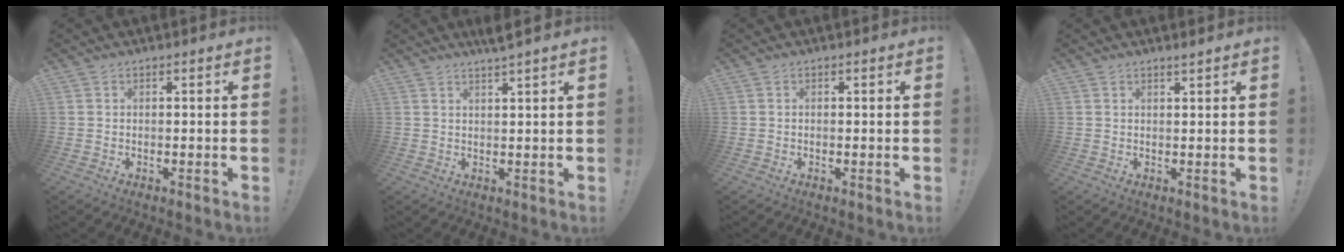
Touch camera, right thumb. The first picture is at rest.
{"total": 3.0, "force": [2.4, -0.6, 1.7], "torque": [-0.037, -0.009, 0.040]}
{"total": 0.0}
{"total": 1.1, "force": [0.9, -0.1, 0.6], "torque": [-0.012, 0.000, 0.017]}